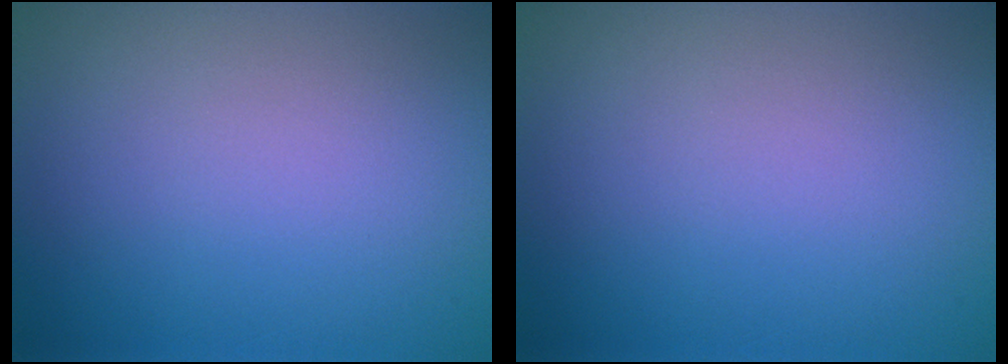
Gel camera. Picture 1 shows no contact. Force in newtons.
{"total": 0.0}